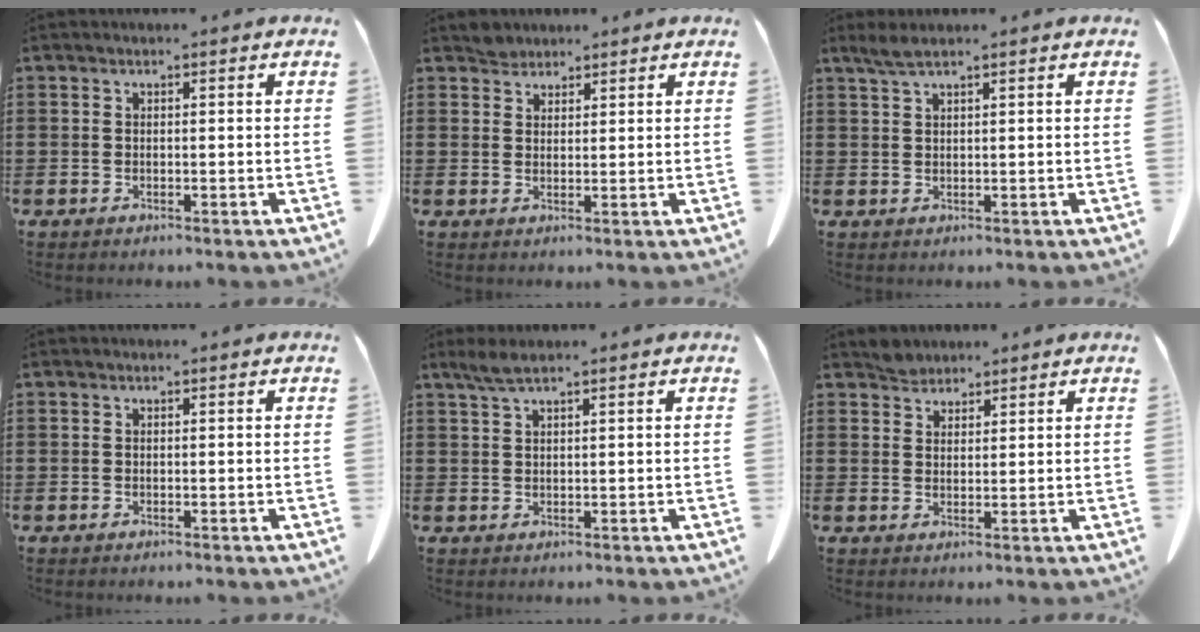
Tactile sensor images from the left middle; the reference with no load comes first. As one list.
[{"total": 2.1, "force": [1.9, 0.8, 0.0], "torque": [-0.006, 0.004, 0.039]}, {"total": 2.0, "force": [1.5, 0.2, 1.4], "torque": [-0.030, 0.002, 0.028]}, {"total": 0.0}, {"total": 2.5, "force": [1.8, 0.3, 1.7], "torque": [-0.036, 0.002, 0.033]}, {"total": 2.3, "force": [2.2, 0.8, 0.0], "torque": [-0.006, 0.004, 0.043]}]